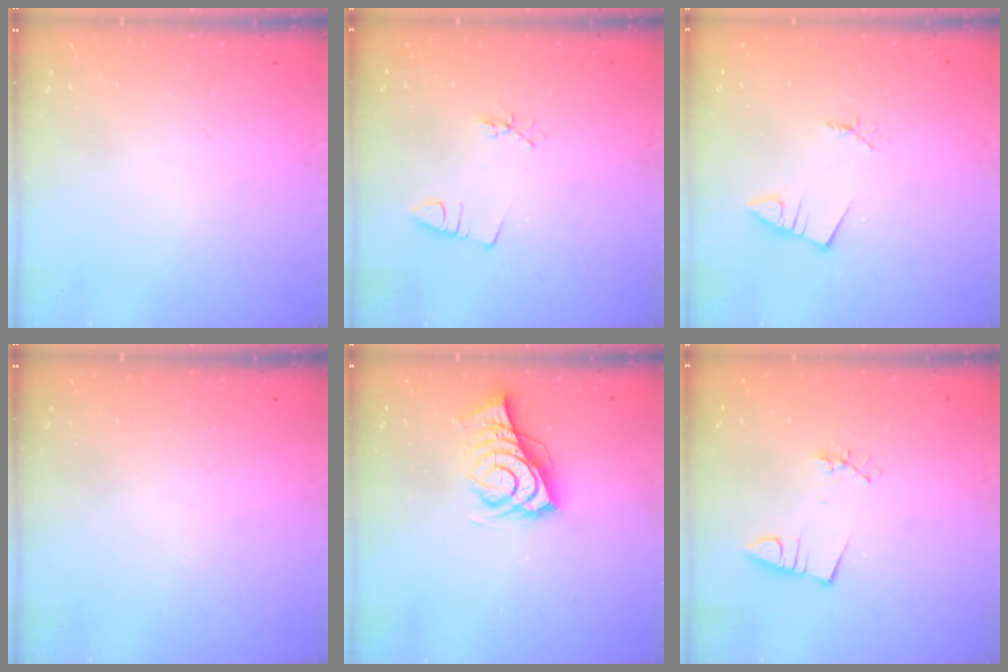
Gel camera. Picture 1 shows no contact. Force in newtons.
{"total": 2.6, "press": 2.2, "slide": 1.5}
{"total": 1.4, "press": 1.4, "slide": 0.1}
{"total": 0.0}
{"total": 8.9, "press": 8.3, "slide": 3.2}
{"total": 3.1, "press": 1.6, "slide": 2.6}